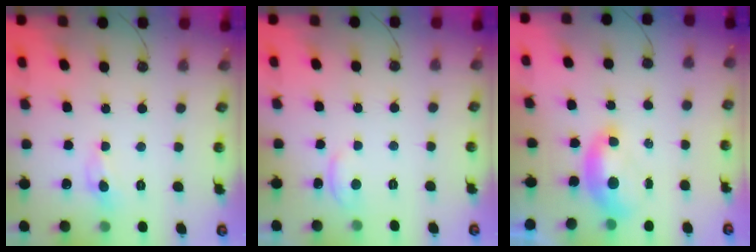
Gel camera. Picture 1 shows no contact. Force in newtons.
{"total": 1.9, "press": 1.9, "slide": 0.2}
{"total": 1.7, "press": 1.6, "slide": 0.6}